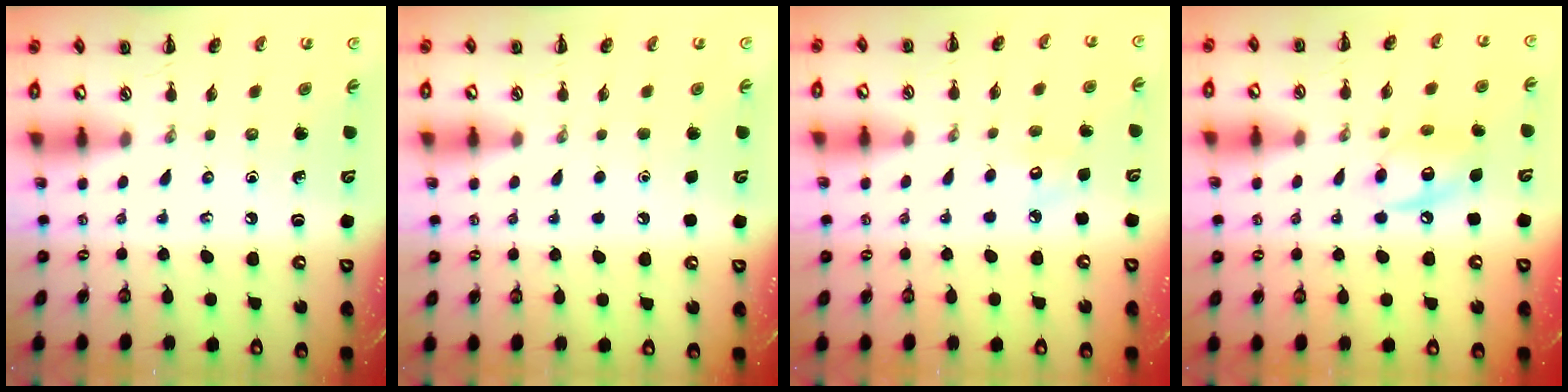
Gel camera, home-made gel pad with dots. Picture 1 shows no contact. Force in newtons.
{"total": 1.7, "press": 1.7, "slide": 0.1}
{"total": 5.0, "press": 4.8, "slide": 1.2}
{"total": 10.0, "press": 9.9, "slide": 0.8}